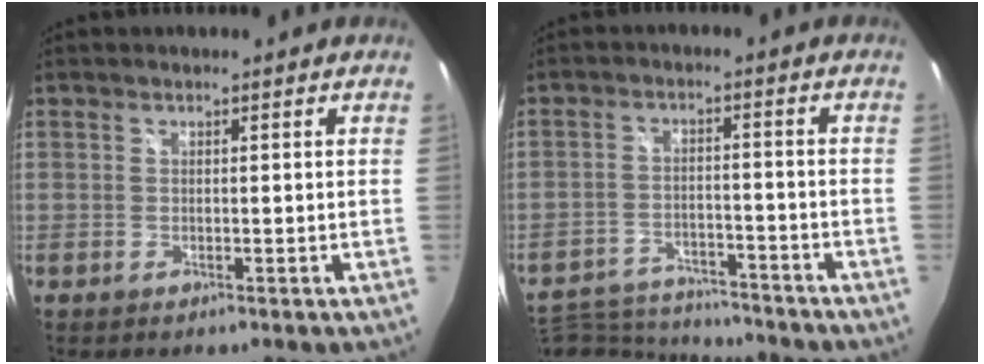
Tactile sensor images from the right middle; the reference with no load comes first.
{"total": 17.5, "force": [-15.4, 5.0, 6.7], "torque": [-0.160, -0.007, -0.237]}